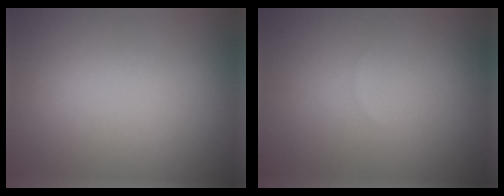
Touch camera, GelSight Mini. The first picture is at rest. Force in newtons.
{"total": 0.0}